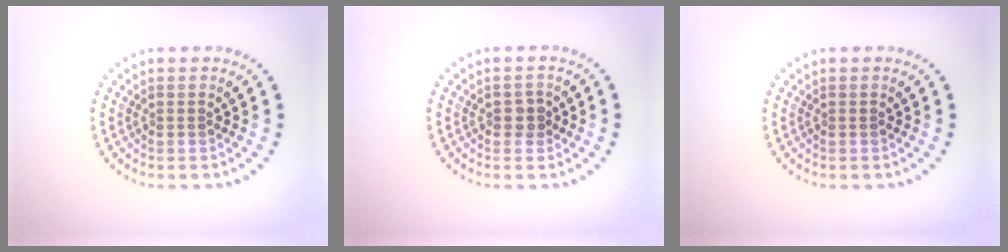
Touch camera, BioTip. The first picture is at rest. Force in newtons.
{"total": 1.3, "press": 1.3, "slide": 0.3}
{"total": 0.0}